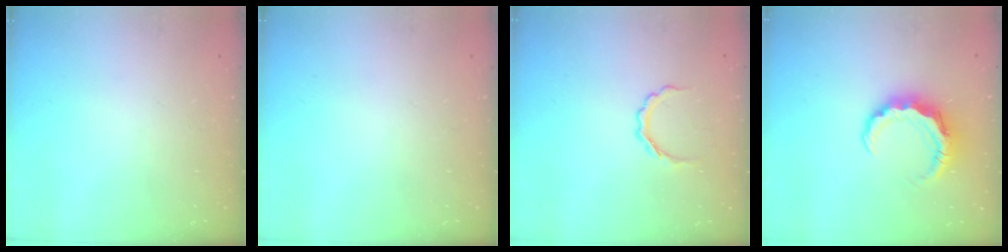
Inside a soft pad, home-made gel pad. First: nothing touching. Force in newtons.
{"total": 0.0}
{"total": 4.1, "press": 4.1, "slide": 0.7}
{"total": 7.1, "press": 7.1, "slide": 0.7}